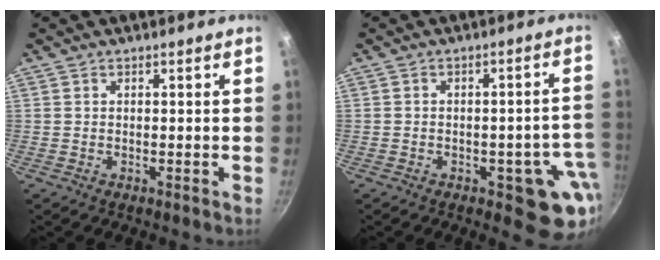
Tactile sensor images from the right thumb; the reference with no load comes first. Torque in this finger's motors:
{"motor_torque": [1.65, 1.37, -0.07, -0.05, 0.12]}